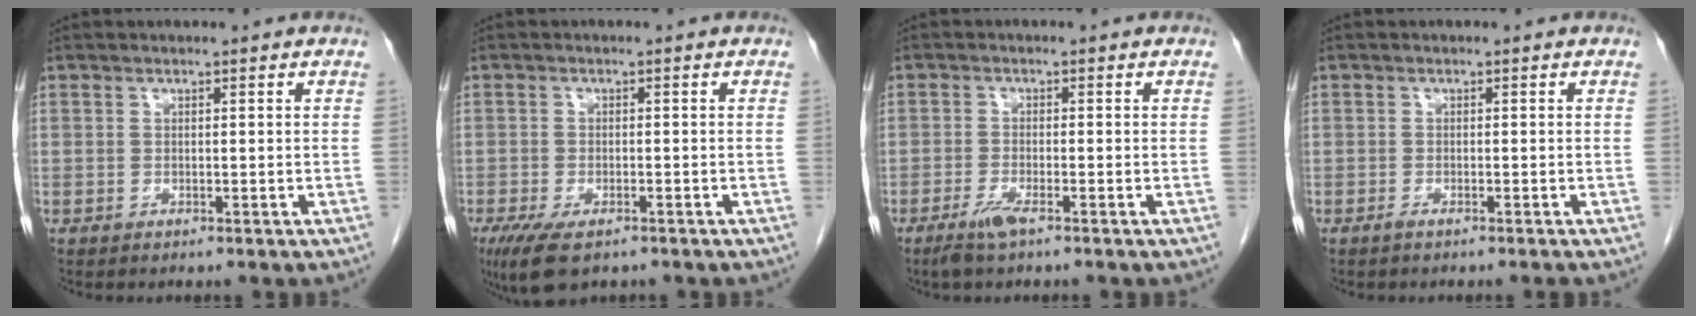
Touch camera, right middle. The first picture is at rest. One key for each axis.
{"total": 6.8, "fx": -4.5, "fy": 2.6, "fz": 4.4, "tx": -0.076, "ty": -0.013, "tz": -0.072}
{"total": 2.9, "fx": -2.0, "fy": 0.2, "fz": 2.1, "tx": -0.051, "ty": -0.006, "tz": -0.041}
{"total": 1.1, "fx": -0.9, "fy": -0.2, "fz": 0.6, "tx": -0.010, "ty": -0.001, "tz": -0.017}